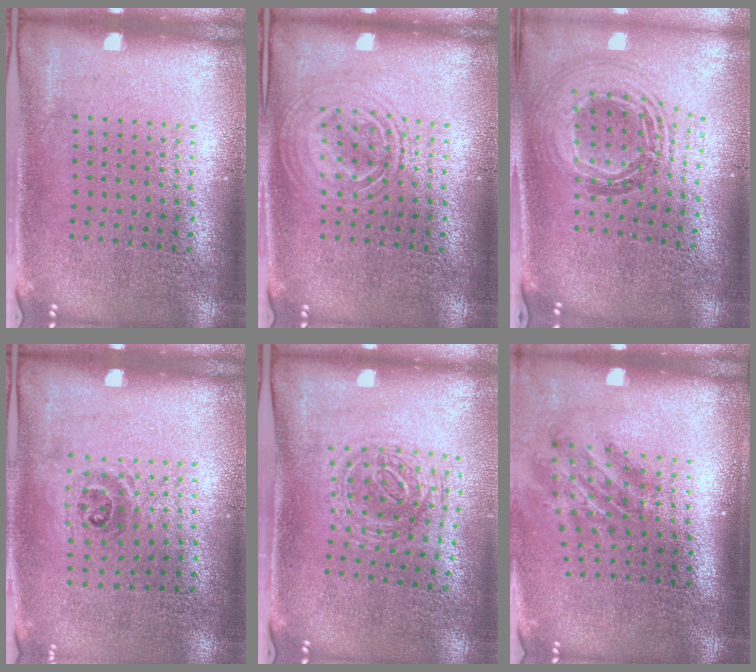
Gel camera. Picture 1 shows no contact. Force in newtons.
{"total": 2.6, "press": 2.6, "slide": 0.3}
{"total": 1.3, "press": 1.2, "slide": 0.6}
{"total": 0.9, "press": 0.7, "slide": 0.7}
{"total": 1.1, "press": 1.0, "slide": 0.3}
{"total": 1.9, "press": 1.2, "slide": 1.5}